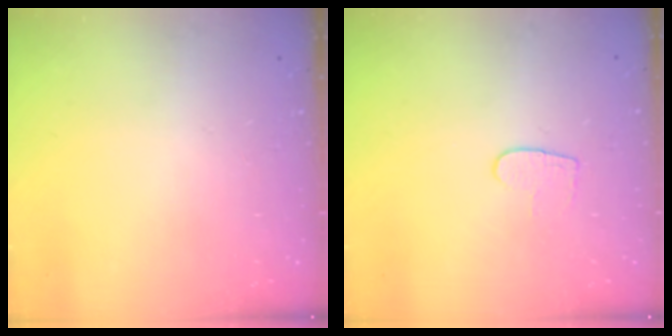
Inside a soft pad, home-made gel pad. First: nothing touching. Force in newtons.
{"total": 5.4, "press": 5.4, "slide": 0.3}